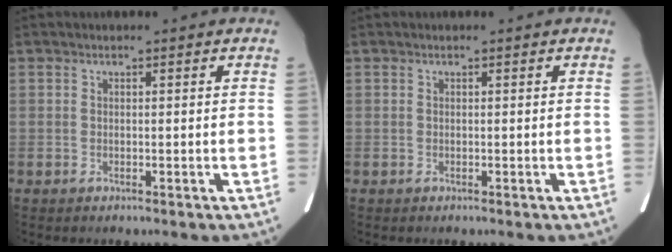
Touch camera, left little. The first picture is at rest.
{"total": 0.0}